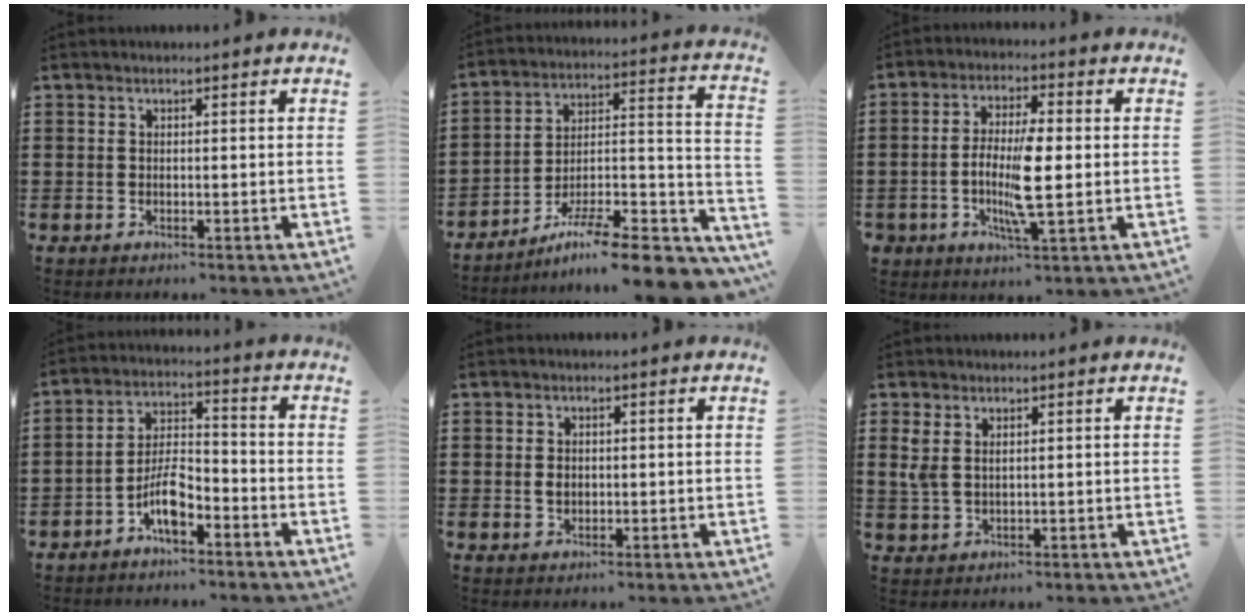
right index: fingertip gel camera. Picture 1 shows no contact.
{"total": 10.2, "force": [-7.9, 1.1, 6.4], "torque": [-0.094, 0.011, -0.147]}
{"total": 7.9, "force": [-1.2, 2.1, 7.5], "torque": [-0.150, -0.006, -0.024]}
{"total": 6.4, "force": [-3.8, 2.4, 4.5], "torque": [-0.096, 0.010, -0.075]}
{"total": 1.6, "force": [0.0, 1.1, 1.2], "torque": [-0.025, 0.007, -0.001]}
{"total": 2.4, "force": [1.4, 1.1, 1.5], "torque": [-0.035, 0.005, 0.026]}